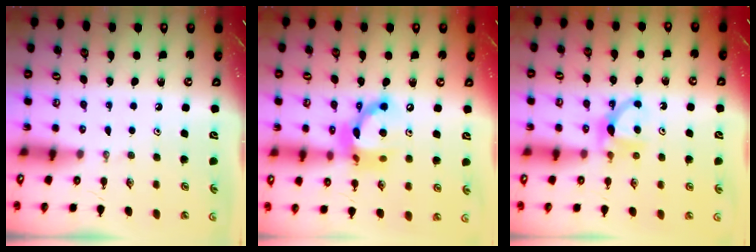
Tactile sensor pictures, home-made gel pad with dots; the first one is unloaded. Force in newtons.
{"total": 14.3, "press": 14.3, "slide": 0.8}
{"total": 6.3, "press": 6.3, "slide": 0.7}